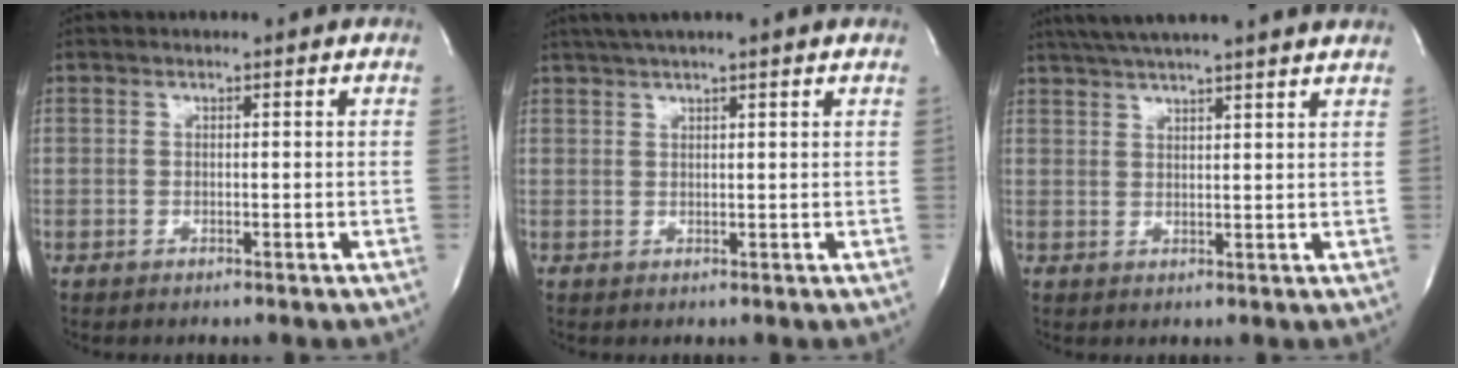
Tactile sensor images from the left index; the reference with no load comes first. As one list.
[{"total": 6.2, "force": [4.9, -0.3, 3.8], "torque": [-0.064, 0.033, 0.078]}, {"total": 13.8, "force": [12.0, -0.2, 6.9], "torque": [-0.122, 0.035, 0.162]}]